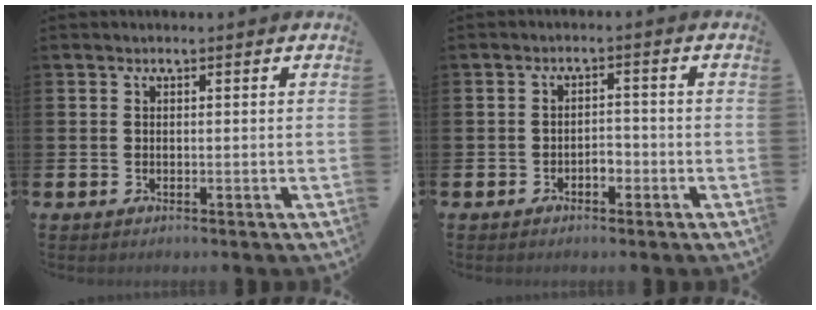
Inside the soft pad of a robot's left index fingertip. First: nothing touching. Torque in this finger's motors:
{"motor_torque": [0.02, 0.15, 0.03, 0.04]}